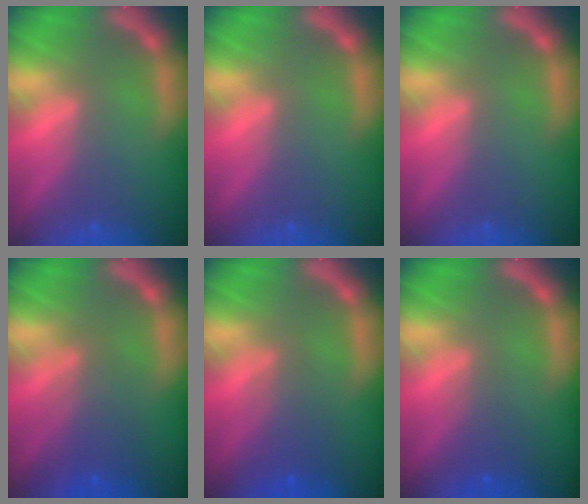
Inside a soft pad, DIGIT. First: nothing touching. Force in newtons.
{"total": 0.0}
{"total": 0.0}
{"total": 4.1}
{"total": 3.0}
{"total": 2.0}